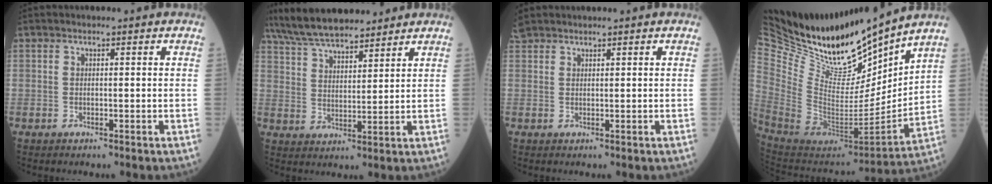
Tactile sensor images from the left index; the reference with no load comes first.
{"total": 13.0, "force": [11.4, 2.7, 5.7], "torque": [-0.108, 0.029, 0.206]}
{"total": 3.1, "force": [2.9, 0.7, 0.7], "torque": [-0.022, 0.028, 0.062]}
{"total": 24.2, "force": [22.2, 4.0, 8.8], "torque": [-0.182, -0.069, 0.396]}